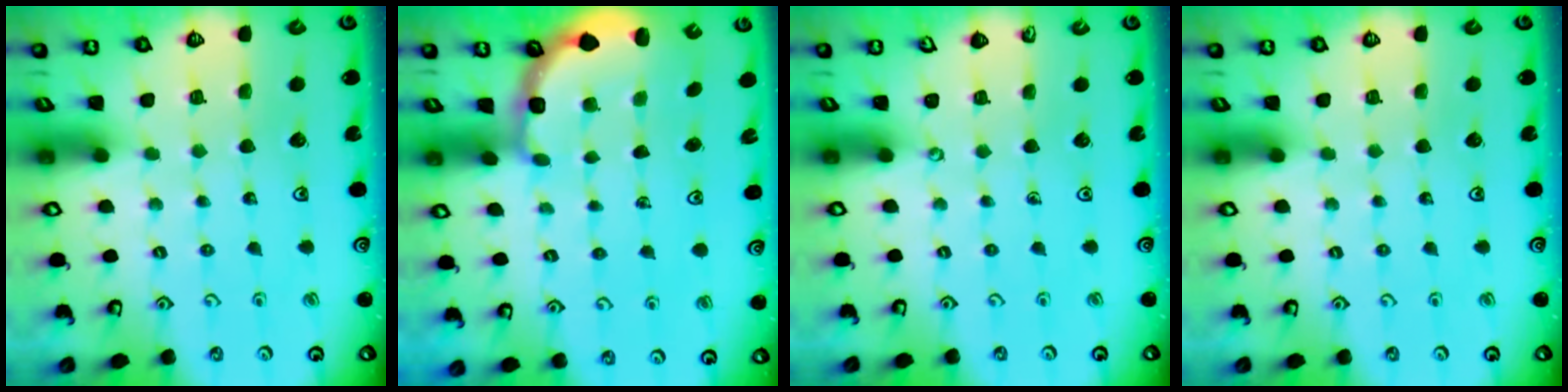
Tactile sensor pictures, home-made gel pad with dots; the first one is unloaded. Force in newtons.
{"total": 3.0, "press": 2.6, "slide": 1.5}
{"total": 0.0}
{"total": 0.0}